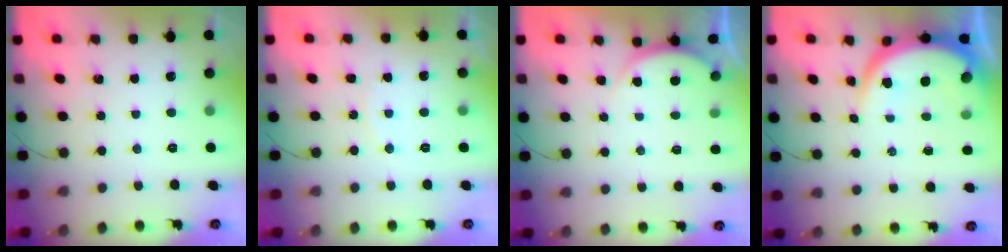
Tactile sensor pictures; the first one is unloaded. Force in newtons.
{"total": 6.3, "press": 6.3, "slide": 0.5}
{"total": 2.8, "press": 2.8, "slide": 0.4}
{"total": 8.6, "press": 8.6, "slide": 0.6}